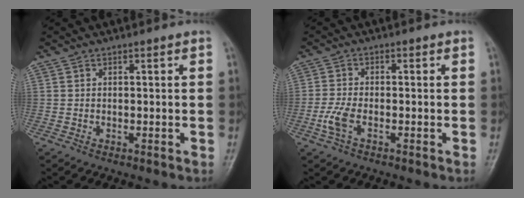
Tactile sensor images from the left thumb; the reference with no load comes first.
{"total": 4.0, "force": [-1.7, 1.7, 3.1], "torque": [-0.079, 0.007, -0.038]}